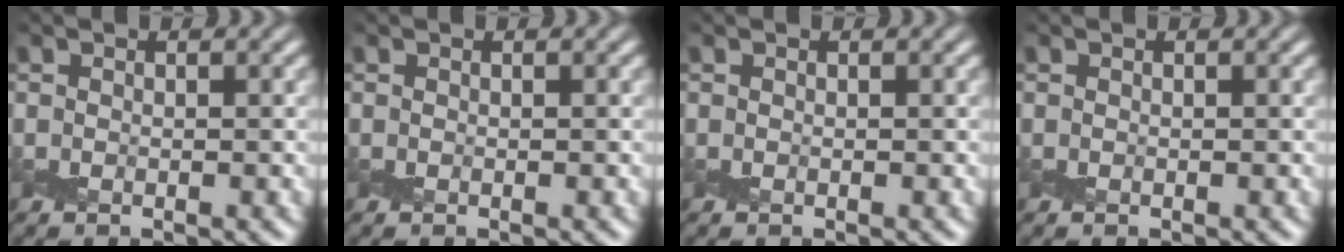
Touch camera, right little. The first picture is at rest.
{"total": 0.0}
{"total": 0.0}
{"total": 0.0}